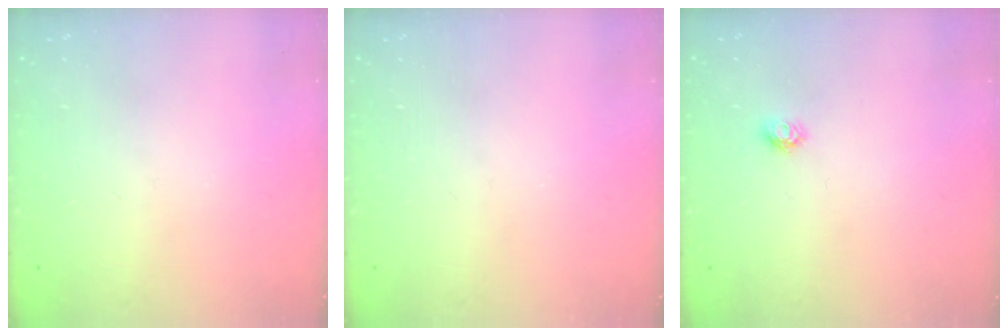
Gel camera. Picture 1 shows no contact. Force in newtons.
{"total": 0.0}
{"total": 4.6, "press": 4.6, "slide": 0.5}